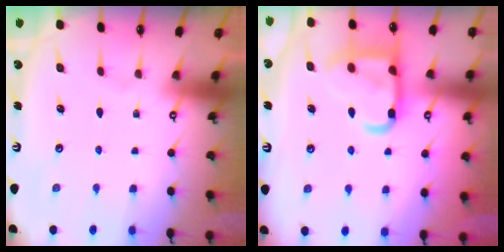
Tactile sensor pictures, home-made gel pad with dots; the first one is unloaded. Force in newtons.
{"total": 16.5, "press": 16.4, "slide": 1.5}